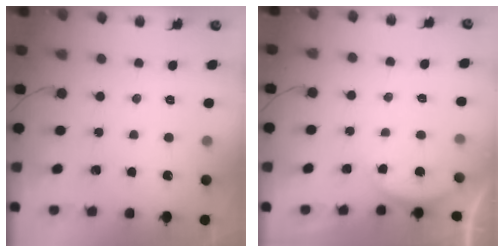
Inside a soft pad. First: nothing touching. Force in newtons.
{"total": 2.8, "press": 2.7, "slide": 0.6}